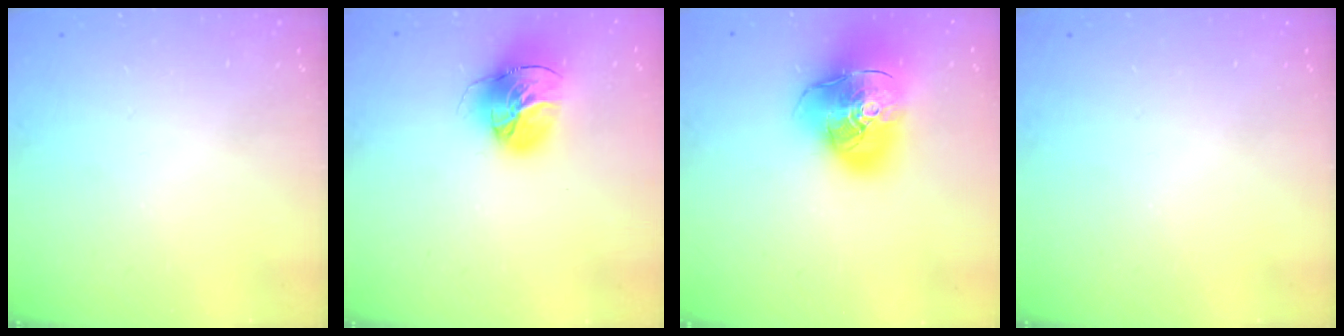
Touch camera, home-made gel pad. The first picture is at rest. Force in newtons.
{"total": 17.5, "press": 17.4, "slide": 1.7}
{"total": 22.5, "press": 22.3, "slide": 3.4}
{"total": 0.0}